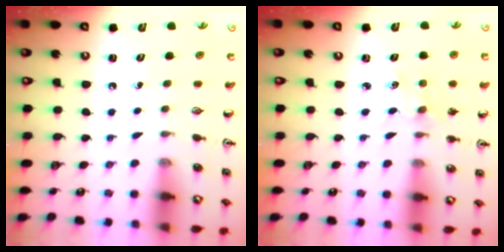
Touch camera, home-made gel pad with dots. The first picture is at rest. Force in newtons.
{"total": 1.4, "press": 1.3, "slide": 0.3}